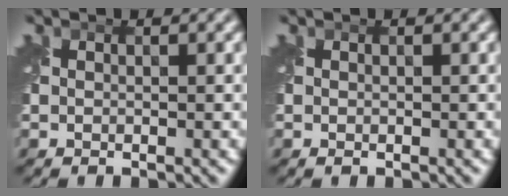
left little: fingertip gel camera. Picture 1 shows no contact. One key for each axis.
{"total": 0.0}